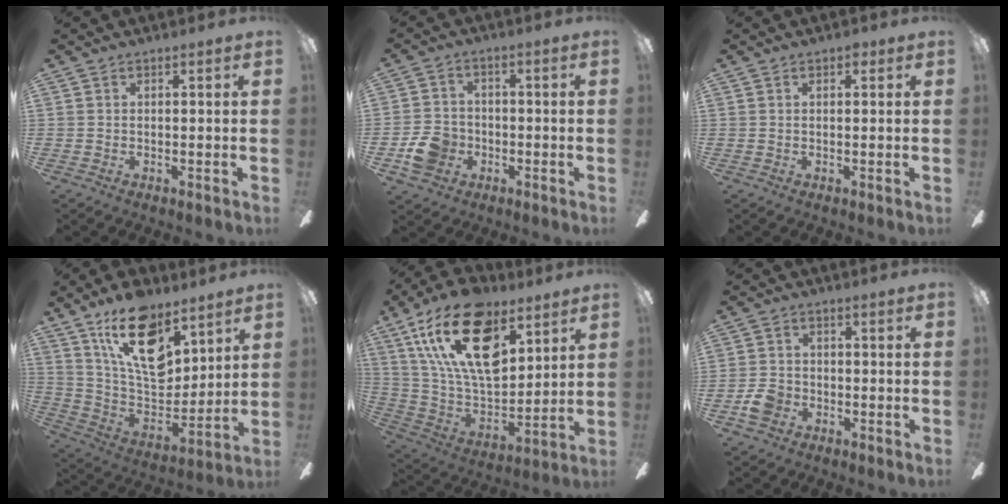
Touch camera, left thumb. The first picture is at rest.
{"total": 8.1, "force": [-2.8, 6.8, 3.4], "torque": [-0.065, 0.020, -0.052]}
{"total": 1.0, "force": [0.5, 0.7, 0.4], "torque": [0.000, 0.000, 0.006]}
{"total": 20.3, "force": [12.2, 10.6, 12.3], "torque": [-0.208, -0.069, 0.215]}
{"total": 25.8, "force": [13.1, 13.5, 17.8], "torque": [-0.336, -0.064, 0.232]}
{"total": 5.4, "force": [-2.5, 4.2, 2.4], "torque": [-0.055, 0.012, -0.046]}